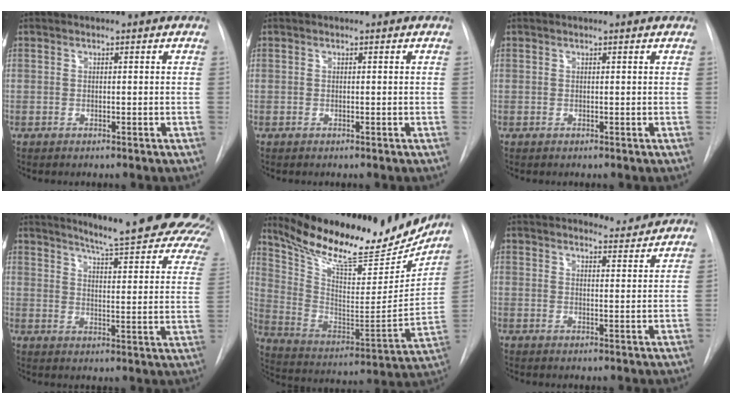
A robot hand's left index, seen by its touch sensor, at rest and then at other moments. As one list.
[{"total": 0.0}, {"total": 0.6, "force": [0.6, 0.0, 0.3], "torque": [-0.010, 0.002, 0.002]}, {"total": 23.4, "force": [20.2, 2.6, 11.5], "torque": [-0.146, -0.098, 0.224]}, {"total": 25.3, "force": [21.7, 6.5, 11.1], "torque": [-0.188, -0.039, 0.325]}, {"total": 7.0, "force": [6.9, 0.9, 1.4], "torque": [-0.017, -0.013, 0.079]}]